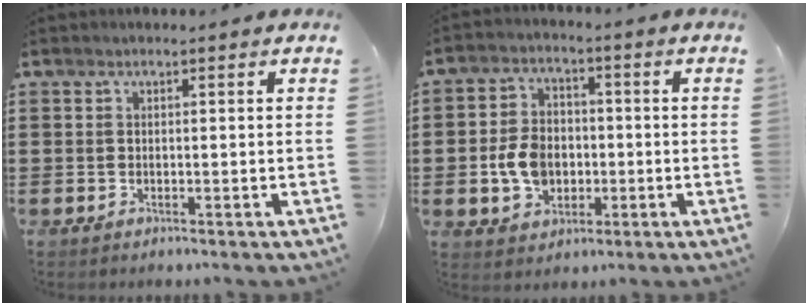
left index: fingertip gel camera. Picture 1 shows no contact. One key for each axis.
{"total": 7.3, "fx": -1.2, "fy": 5.5, "fz": 4.6, "tx": -0.104, "ty": 0.007, "tz": -0.026}